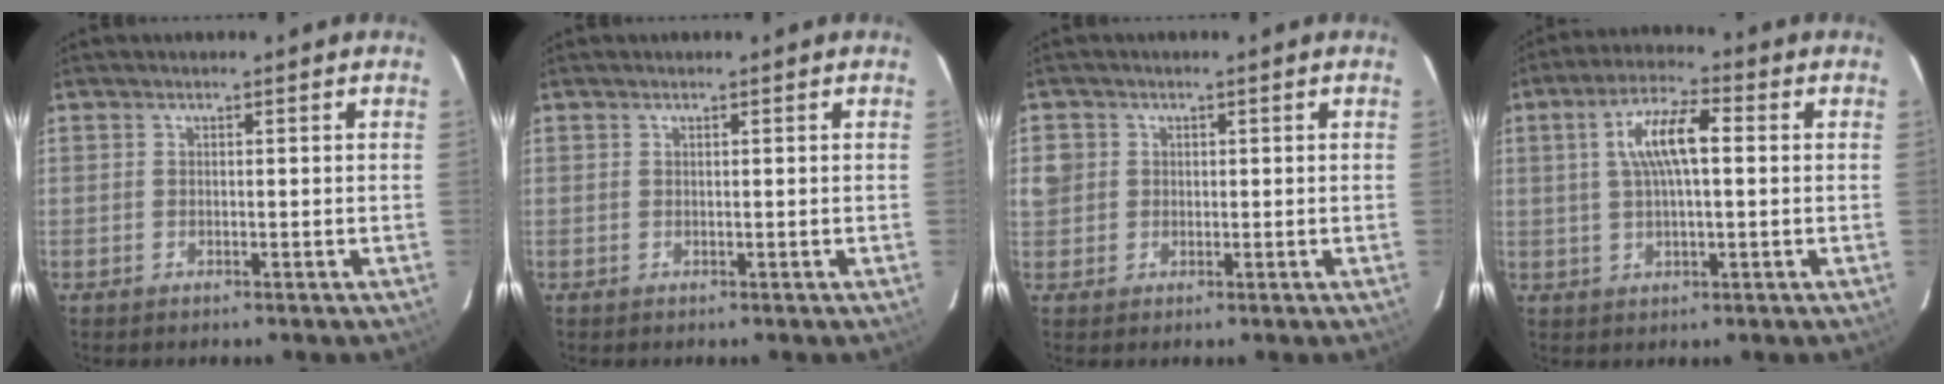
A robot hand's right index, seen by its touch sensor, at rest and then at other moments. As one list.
[{"total": 0.0}, {"total": 3.8, "force": [0.2, 3.7, 1.0], "torque": [-0.017, 0.010, 0.005]}, {"total": 8.9, "force": [1.5, 2.6, 8.4], "torque": [-0.158, 0.017, 0.029]}]